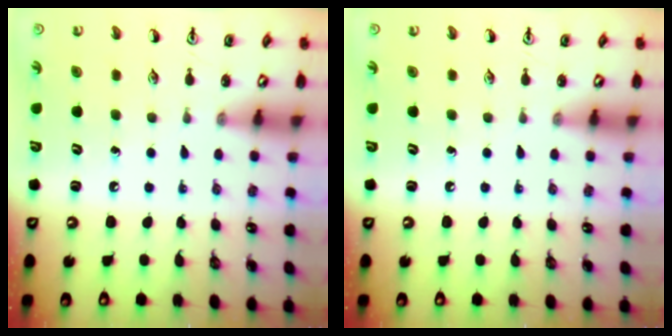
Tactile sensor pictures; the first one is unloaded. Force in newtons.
{"total": 0.0}